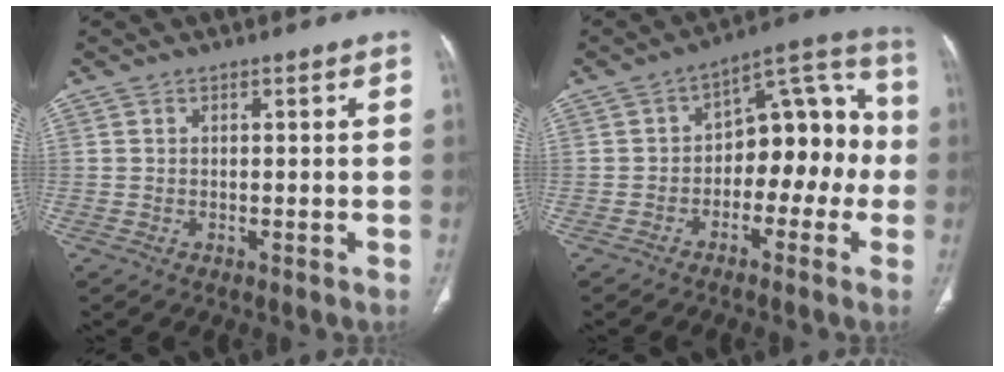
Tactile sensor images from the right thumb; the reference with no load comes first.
{"total": 14.1, "force": [-2.3, 8.6, 10.9], "torque": [-0.095, 0.057, -0.043]}